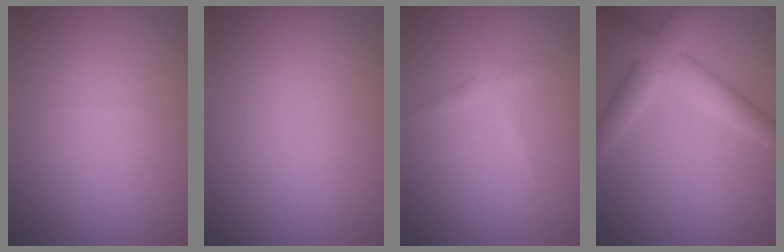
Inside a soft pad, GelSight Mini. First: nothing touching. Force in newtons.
{"total": 0.0}
{"total": 1.2, "press": 1.2, "slide": 0.1}
{"total": 4.3, "press": 4.3, "slide": 0.3}